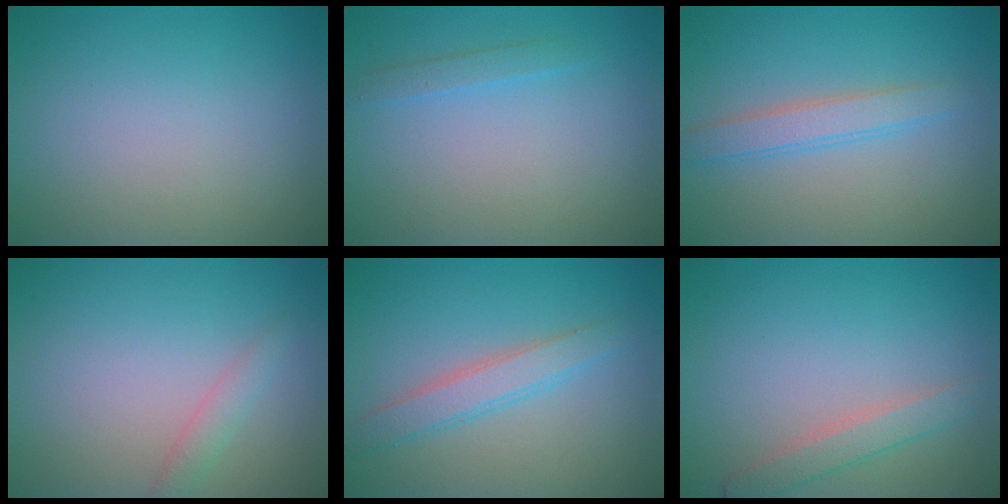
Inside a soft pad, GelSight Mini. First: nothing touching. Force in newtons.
{"total": 1.1, "press": 1.1, "slide": 0.1}
{"total": 2.5, "press": 2.5, "slide": 0.0}
{"total": 1.5, "press": 1.5, "slide": 0.0}
{"total": 2.7, "press": 2.7, "slide": 0.1}
{"total": 2.1, "press": 2.1, "slide": 0.1}